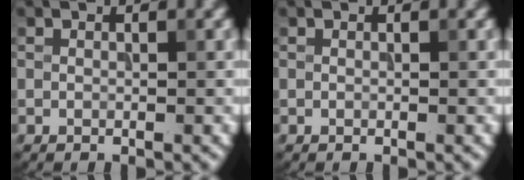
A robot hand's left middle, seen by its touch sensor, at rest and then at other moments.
{"total": 0.0}